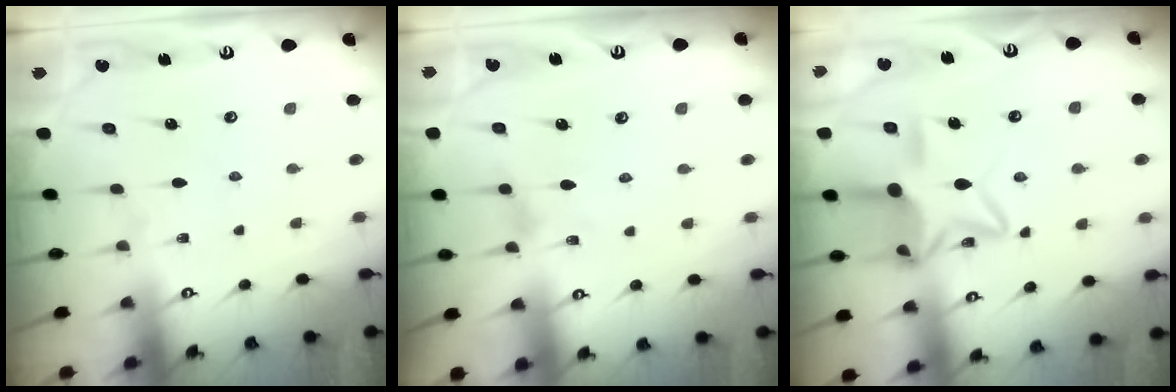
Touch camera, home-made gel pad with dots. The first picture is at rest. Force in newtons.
{"total": 1.5, "press": 1.5, "slide": 0.3}
{"total": 12.6, "press": 12.5, "slide": 1.3}